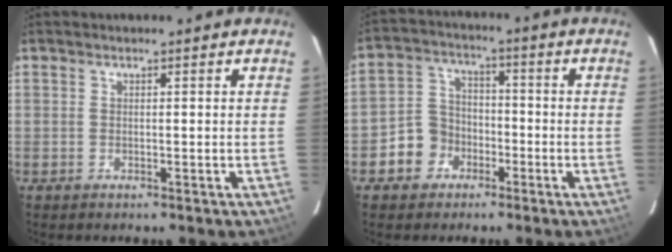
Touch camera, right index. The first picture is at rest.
{"total": 7.2, "force": [-3.7, 6.0, 1.5], "torque": [-0.039, 0.030, -0.060]}